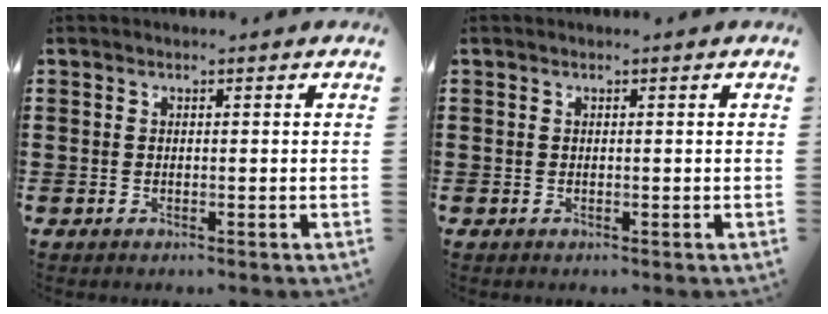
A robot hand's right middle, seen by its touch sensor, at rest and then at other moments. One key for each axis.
{"total": 0.0}